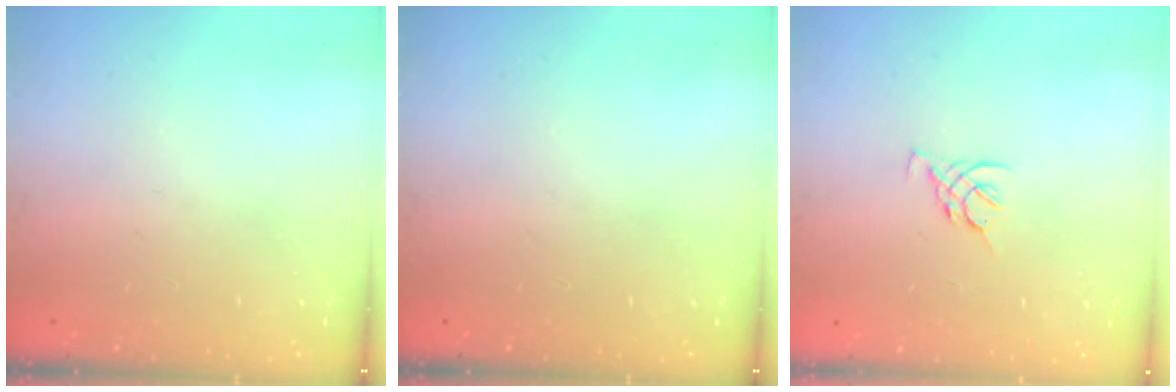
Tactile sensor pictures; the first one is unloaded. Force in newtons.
{"total": 0.0}
{"total": 3.2, "press": 3.2, "slide": 0.7}